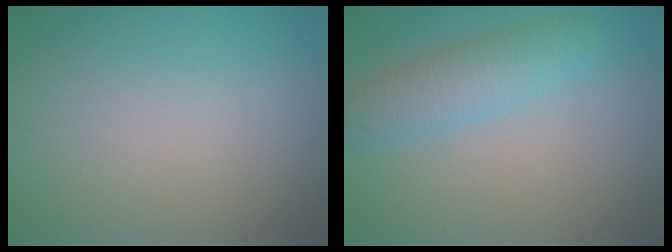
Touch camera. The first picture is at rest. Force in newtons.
{"total": 3.7, "press": 3.7, "slide": 0.1}